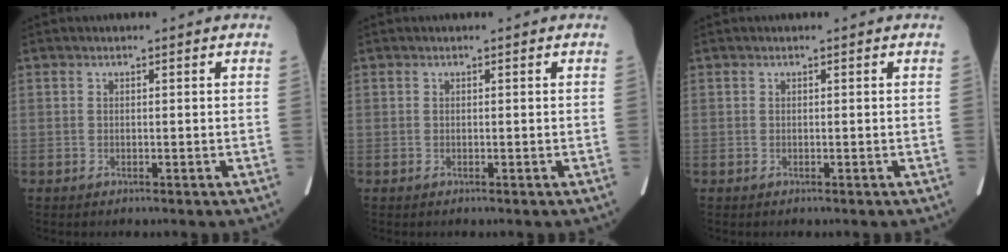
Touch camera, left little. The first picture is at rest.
{"total": 0.0}
{"total": 0.0}